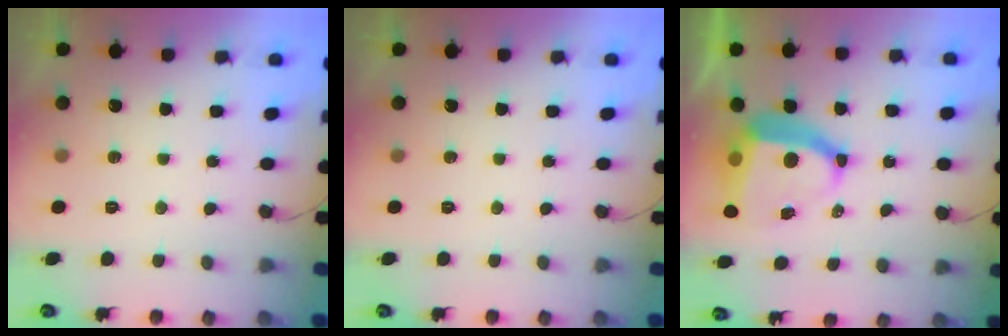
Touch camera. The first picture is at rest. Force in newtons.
{"total": 0.0}
{"total": 10.9, "press": 10.8, "slide": 1.2}